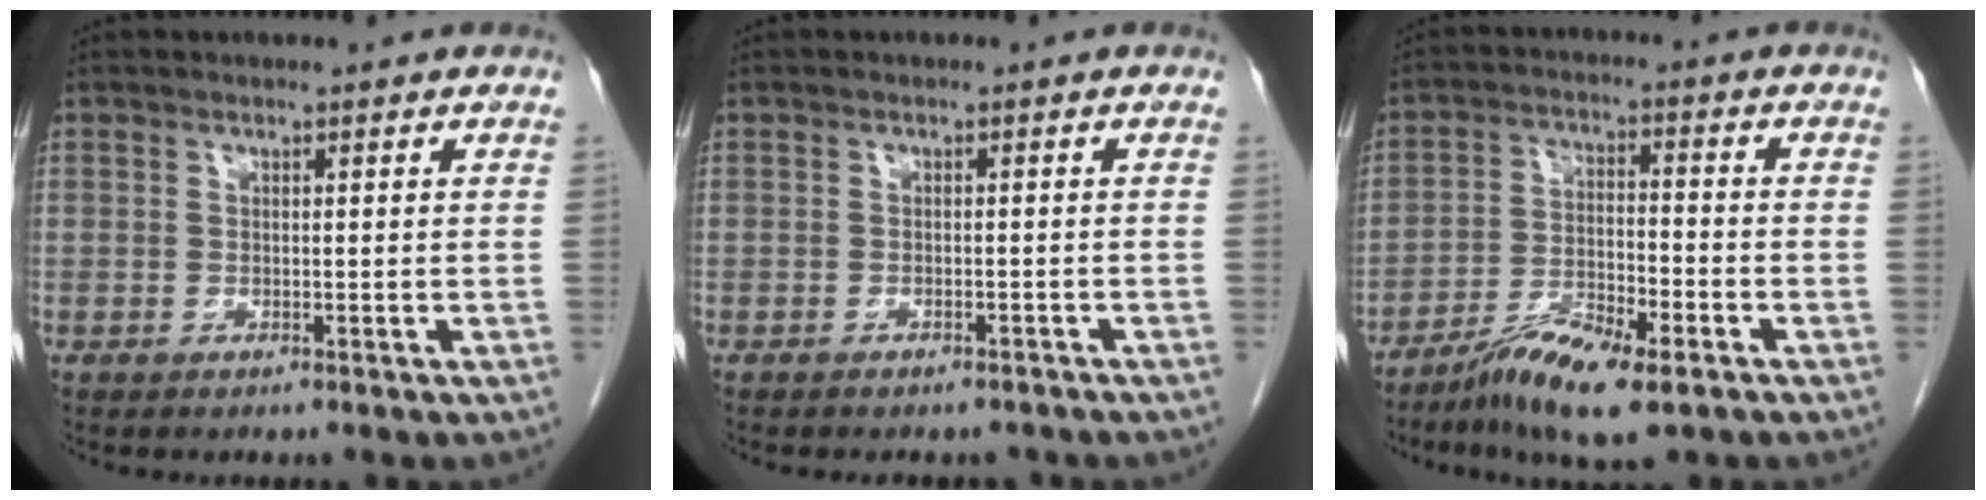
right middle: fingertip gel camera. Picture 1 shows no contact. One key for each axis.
{"total": 4.4, "fx": -4.0, "fy": 1.6, "fz": 1.0, "tx": -0.012, "ty": 0.003, "tz": -0.044}
{"total": 10.2, "fx": -6.7, "fy": 2.0, "fz": 7.4, "tx": -0.138, "ty": -0.017, "tz": -0.118}